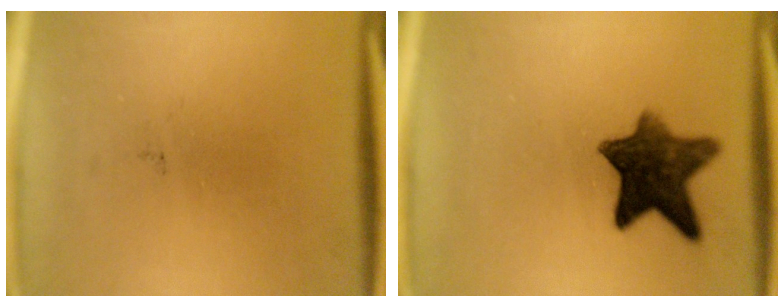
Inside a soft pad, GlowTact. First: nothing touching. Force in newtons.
{"total": 10.2}